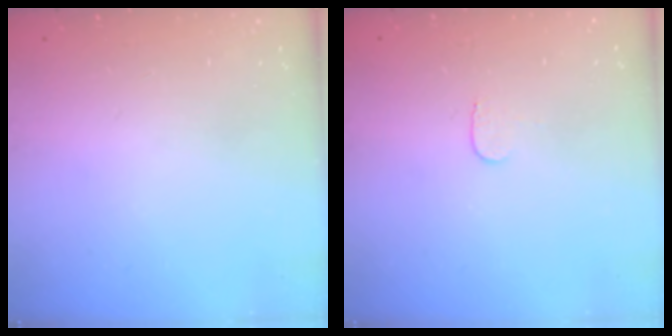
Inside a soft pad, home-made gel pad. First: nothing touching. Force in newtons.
{"total": 3.2, "press": 3.2, "slide": 0.3}